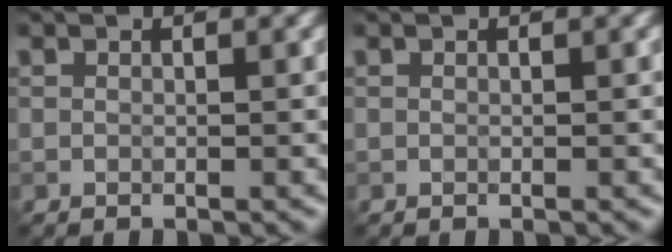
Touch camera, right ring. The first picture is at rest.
{"total": 0.0}